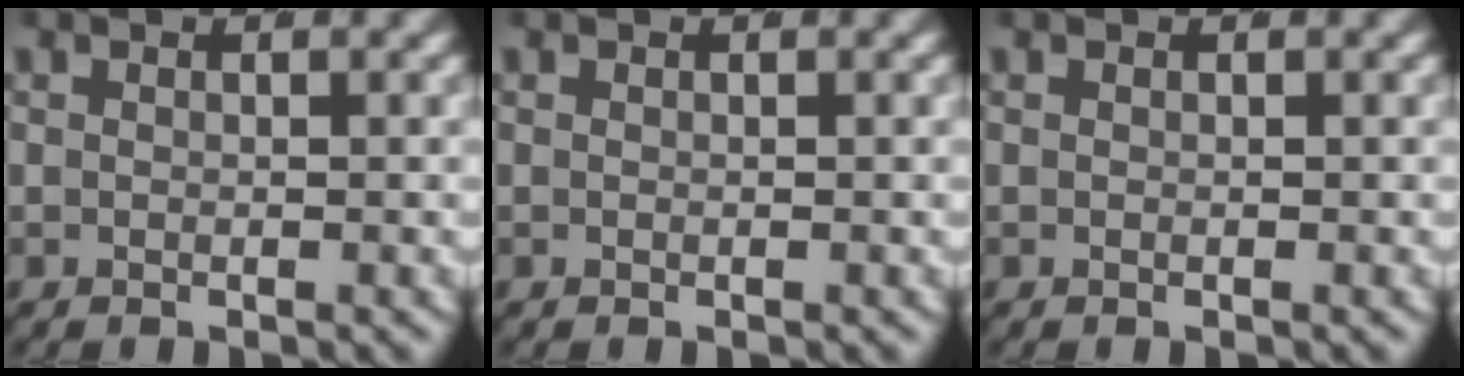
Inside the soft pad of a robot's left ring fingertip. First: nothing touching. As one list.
[{"total": 0.0}, {"total": 0.0}]